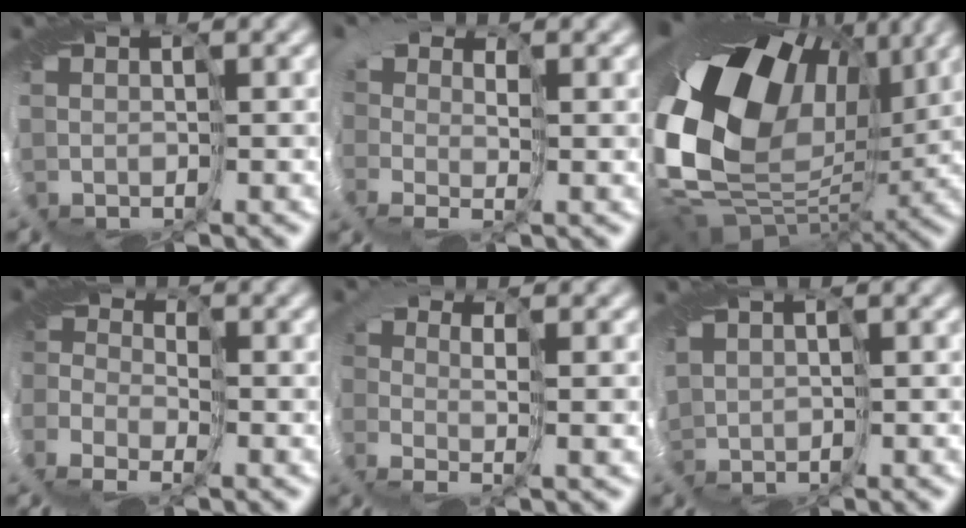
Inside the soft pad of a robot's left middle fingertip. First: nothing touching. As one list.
[{"total": 0.7, "force": [0.3, -0.3, 0.6], "torque": [0.004, -0.012, -0.007]}, {"total": 16.0, "force": [2.9, 11.7, 10.5], "torque": [-0.197, 0.000, 0.042]}, {"total": 4.1, "force": [-3.0, 2.6, 1.2], "torque": [0.018, -0.014, -0.074]}, {"total": 1.2, "force": [-0.4, -1.0, 0.4], "torque": [0.010, -0.014, -0.019]}, {"total": 0.6, "force": [-0.2, 0.6, 0.1], "torque": [-0.003, -0.009, -0.008]}]